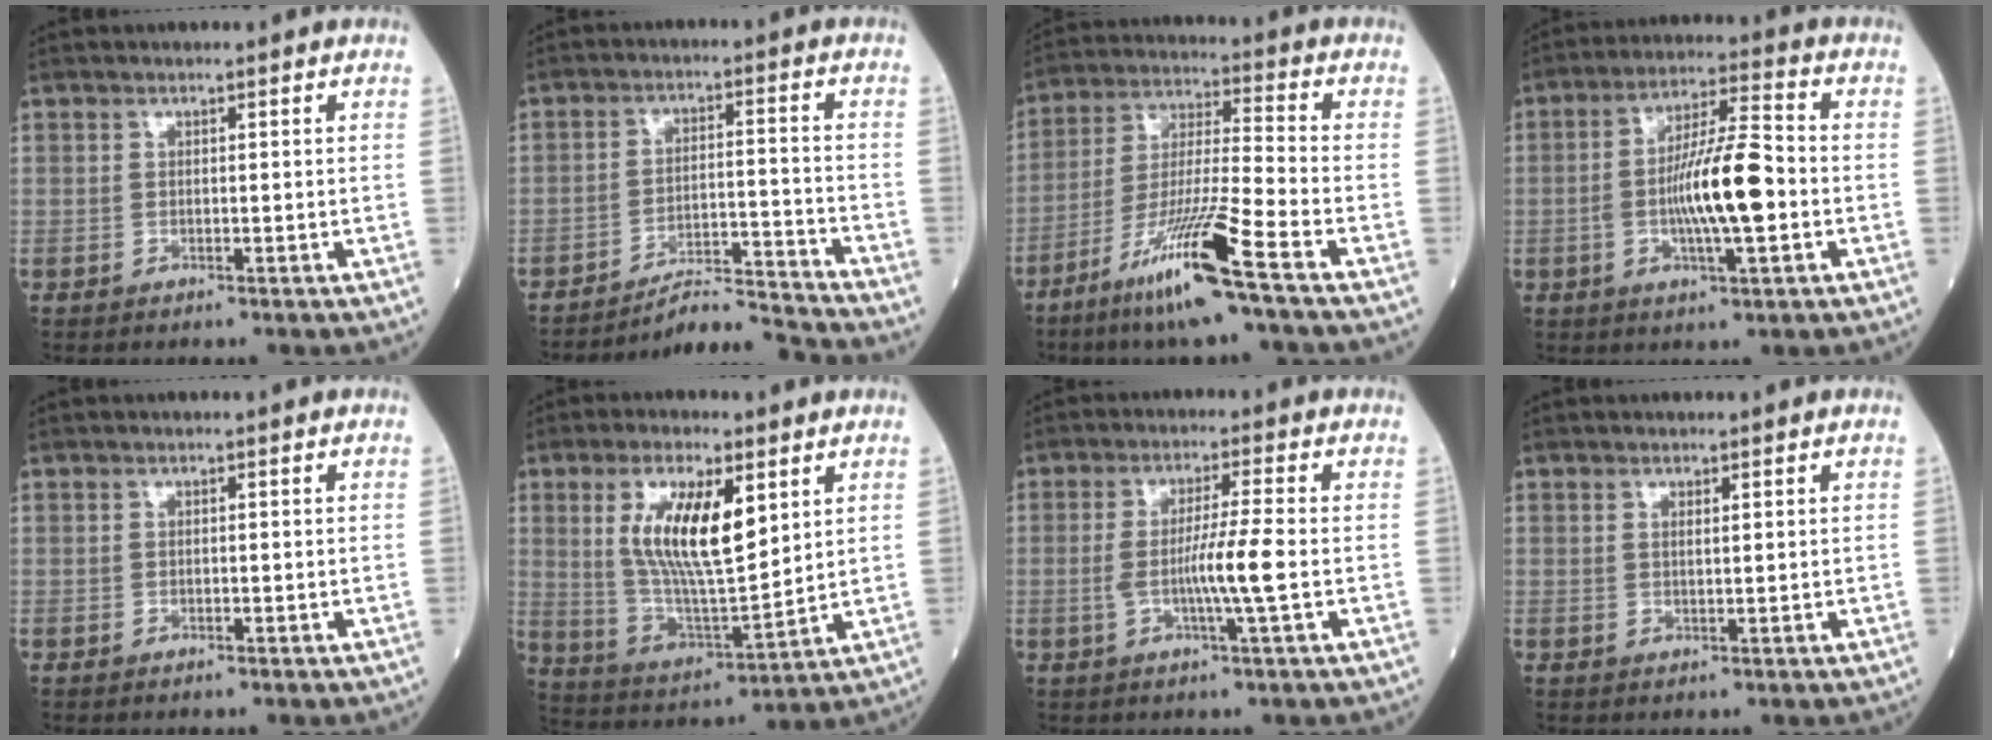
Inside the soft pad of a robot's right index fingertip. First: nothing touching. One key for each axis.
{"total": 8.7, "fx": -8.2, "fy": -2.7, "fz": -0.1, "tx": -0.001, "ty": 0.016, "tz": -0.144}
{"total": 13.9, "fx": -8.2, "fy": -0.9, "fz": 11.2, "tx": -0.221, "ty": -0.034, "tz": -0.154}
{"total": 11.2, "fx": -1.7, "fy": 1.8, "fz": 11.0, "tx": -0.200, "ty": 0.010, "tz": -0.029}
{"total": 0.0}
{"total": 13.6, "fx": 4.6, "fy": 3.8, "fz": 12.3, "tx": -0.242, "ty": -0.001, "tz": 0.090}
{"total": 6.2, "fx": -1.0, "fy": -0.8, "fz": 6.1, "tx": -0.113, "ty": -0.002, "tz": -0.018}
{"total": 1.0, "fx": 0.4, "fy": 0.1, "fz": 0.8, "tx": -0.019, "ty": -0.001, "tz": 0.008}